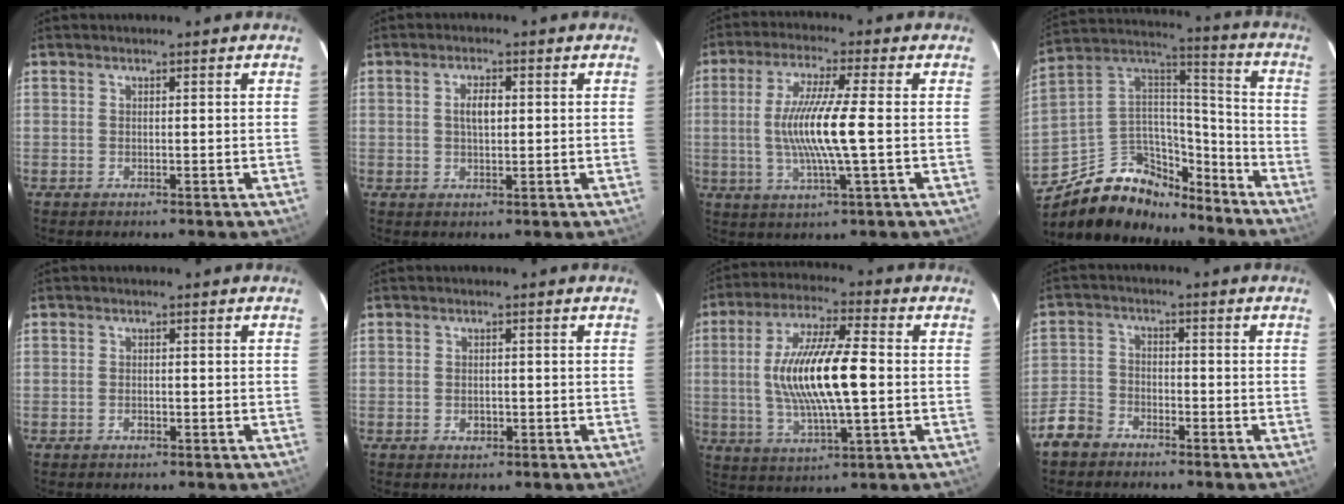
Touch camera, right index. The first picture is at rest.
{"total": 3.1, "force": [0.5, 1.4, 2.8], "torque": [-0.050, 0.006, 0.010]}
{"total": 11.2, "force": [-0.8, 0.0, 11.2], "torque": [-0.214, -0.008, -0.013]}
{"total": 19.4, "force": [-13.4, 11.3, 8.4], "torque": [-0.182, 0.063, -0.210]}
{"total": 0.8, "force": [-0.5, 0.5, 0.3], "torque": [-0.005, 0.002, -0.008]}
{"total": 1.6, "force": [-0.6, 1.3, 0.7], "torque": [-0.011, 0.003, -0.005]}
{"total": 15.9, "force": [-0.1, 3.9, 15.4], "torque": [-0.295, 0.003, 0.000]}
{"total": 6.1, "force": [-4.5, 3.8, 1.6], "torque": [-0.047, 0.014, -0.089]}